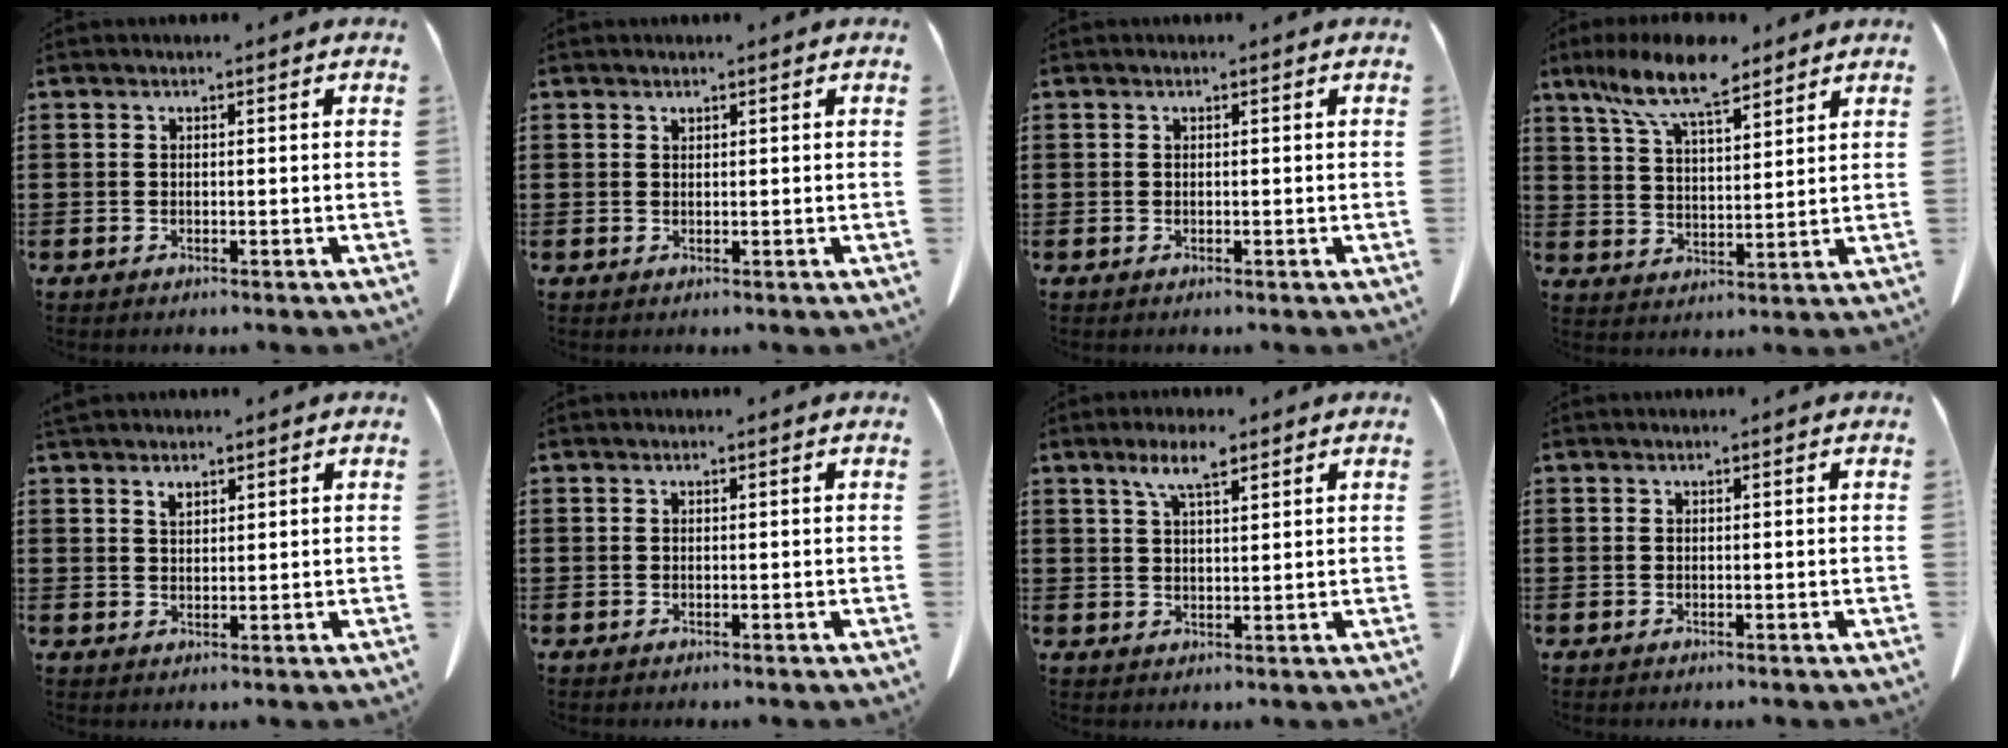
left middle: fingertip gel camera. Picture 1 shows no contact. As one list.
[{"total": 0.5, "force": [0.5, 0.1, 0.2], "torque": [-0.004, -0.001, 0.010]}, {"total": 0.0}, {"total": 10.8, "force": [8.2, 2.8, 6.5], "torque": [-0.145, -0.017, 0.150]}, {"total": 1.7, "force": [1.4, 0.7, 0.8], "torque": [-0.020, 0.001, 0.026]}, {"total": 0.0}, {"total": 5.3, "force": [3.4, 1.3, 3.9], "torque": [-0.084, 0.005, 0.059]}, {"total": 0.0}]